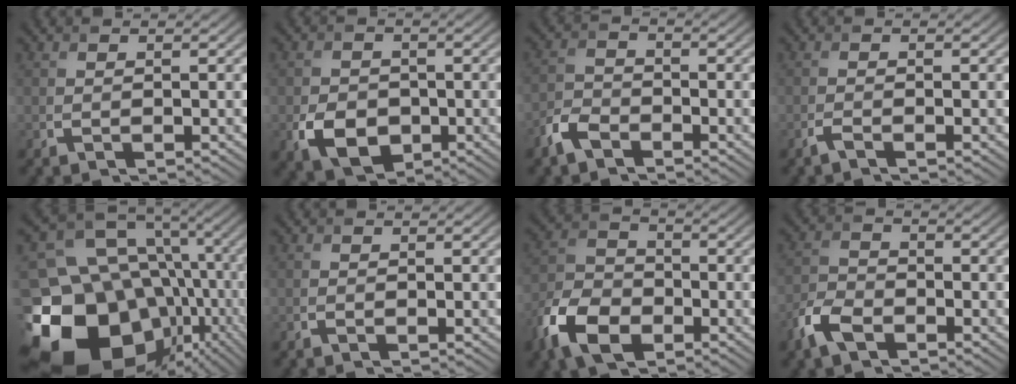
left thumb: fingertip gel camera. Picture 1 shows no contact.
{"total": 5.6, "force": [-1.9, 4.2, 3.2], "torque": [-0.065, -0.014, -0.034]}
{"total": 4.0, "force": [-2.9, 1.9, 1.9], "torque": [-0.043, -0.003, -0.074]}
{"total": 1.2, "force": [-0.9, 0.1, 0.8], "torque": [-0.017, 0.000, -0.022]}
{"total": 22.1, "force": [-7.3, 17.4, 11.4], "torque": [-0.261, -0.045, -0.090]}
{"total": 0.0}
{"total": 9.9, "force": [-5.4, 5.8, 5.9], "torque": [-0.139, -0.012, -0.121]}
{"total": 5.2, "force": [-3.3, 2.6, 2.9], "torque": [-0.070, -0.006, -0.081]}